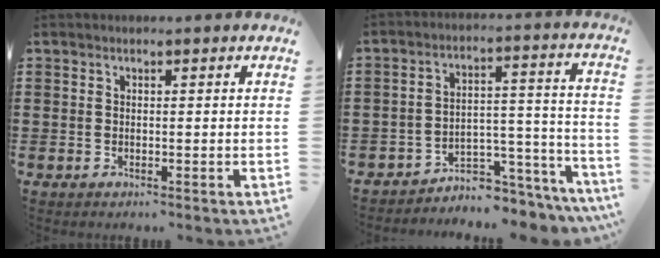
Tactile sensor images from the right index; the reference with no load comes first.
{"total": 4.3, "force": [-4.0, 1.2, 0.7], "torque": [-0.017, 0.004, -0.084]}